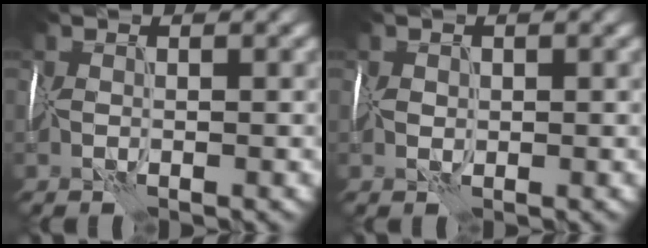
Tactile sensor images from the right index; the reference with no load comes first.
{"total": 0.8, "force": [0.2, 0.7, 0.2], "torque": [-0.002, 0.003, 0.003]}